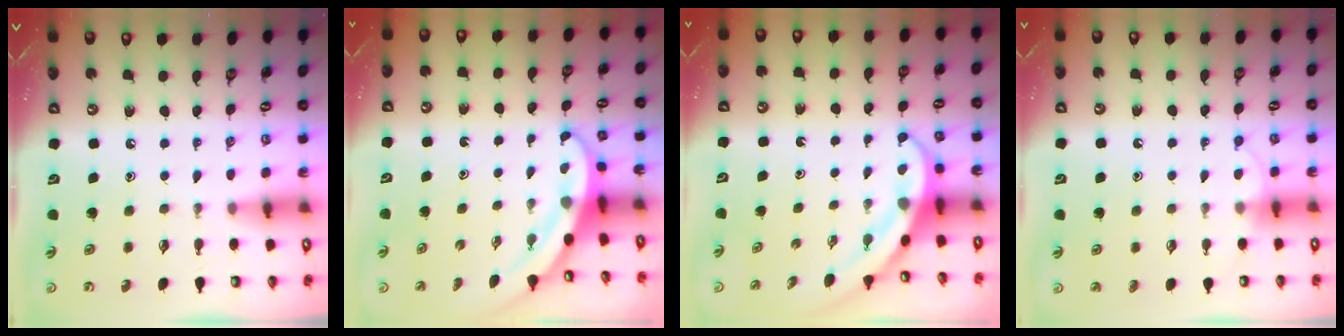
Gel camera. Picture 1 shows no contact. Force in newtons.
{"total": 3.3, "press": 3.3, "slide": 0.1}
{"total": 4.0, "press": 4.0, "slide": 0.4}
{"total": 4.3, "press": 4.2, "slide": 0.4}